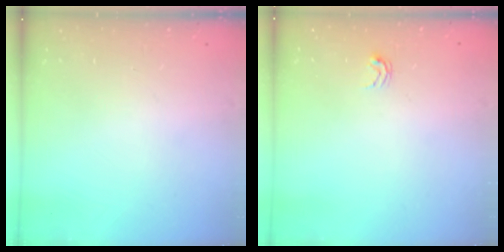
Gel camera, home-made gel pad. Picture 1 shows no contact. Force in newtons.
{"total": 2.9, "press": 2.8, "slide": 0.4}